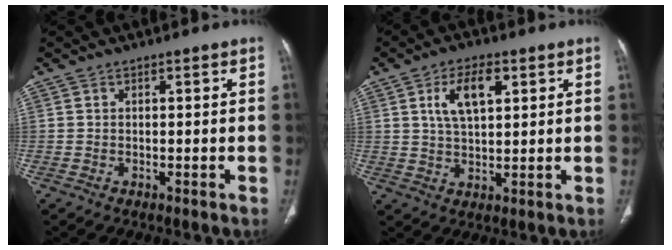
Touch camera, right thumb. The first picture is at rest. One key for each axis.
{"total": 8.0, "fx": 3.0, "fy": 3.8, "fz": 6.3, "tx": -0.110, "ty": -0.004, "tz": 0.056}